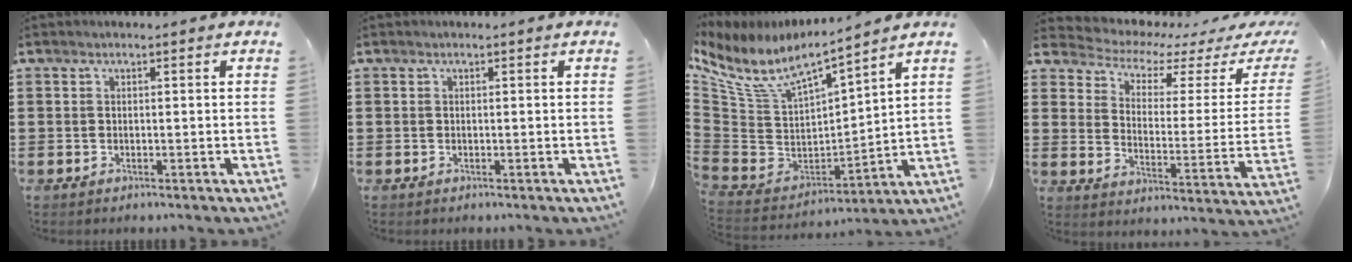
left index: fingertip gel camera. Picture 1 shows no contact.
{"total": 0.0}
{"total": 7.4, "force": [5.6, 2.1, 4.4], "torque": [-0.118, -0.050, 0.093]}
{"total": 3.1, "force": [2.5, 1.2, 1.3], "torque": [-0.047, -0.024, 0.033]}